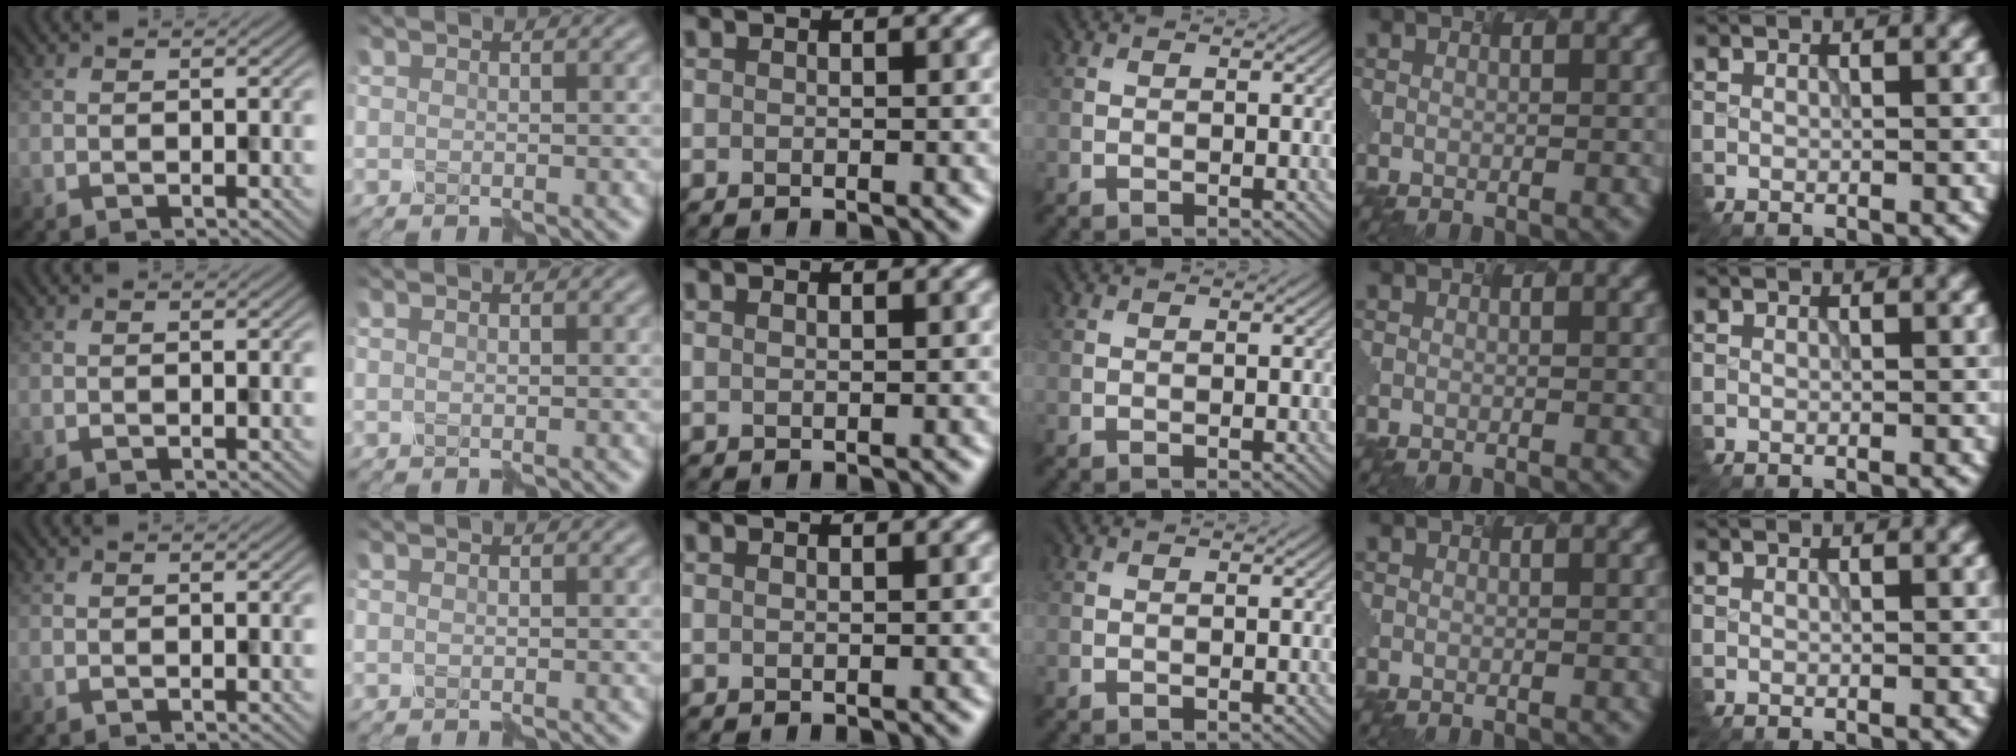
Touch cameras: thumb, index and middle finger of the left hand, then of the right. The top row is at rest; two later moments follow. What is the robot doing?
{"motion": "assemble", "object": "hinged jar"}